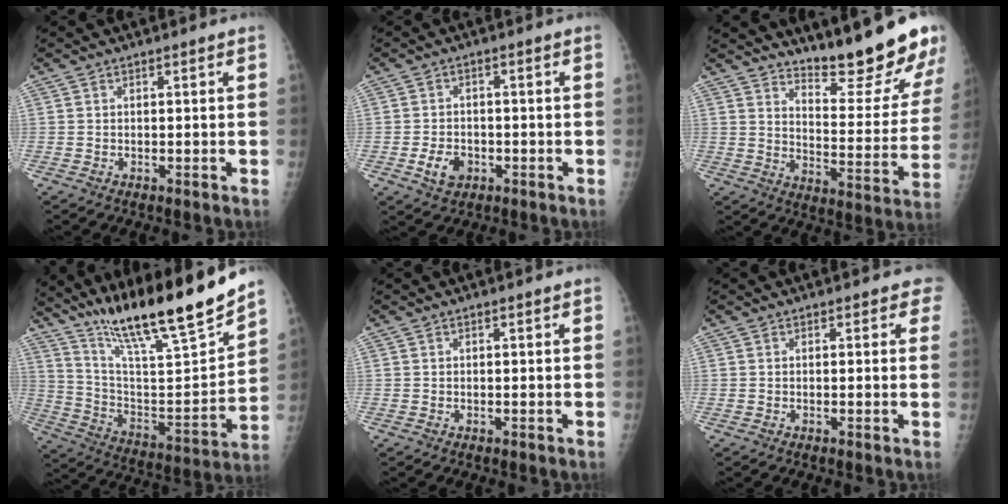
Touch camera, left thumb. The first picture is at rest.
{"total": 4.7, "force": [-1.8, 3.4, 2.7], "torque": [-0.039, 0.008, -0.027]}
{"total": 19.2, "force": [16.8, 2.5, 8.8], "torque": [-0.093, -0.155, 0.232]}
{"total": 23.7, "force": [18.8, 2.4, 14.2], "torque": [-0.214, -0.090, 0.323]}
{"total": 0.0}
{"total": 1.8, "force": [1.1, 1.1, 0.9], "torque": [0.015, -0.002, 0.000]}